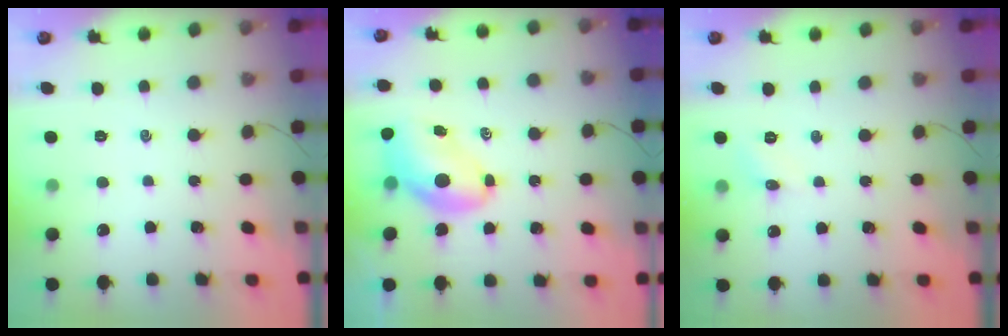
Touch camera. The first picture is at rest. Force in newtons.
{"total": 7.6, "press": 7.5, "slide": 1.3}
{"total": 4.3, "press": 4.0, "slide": 1.4}